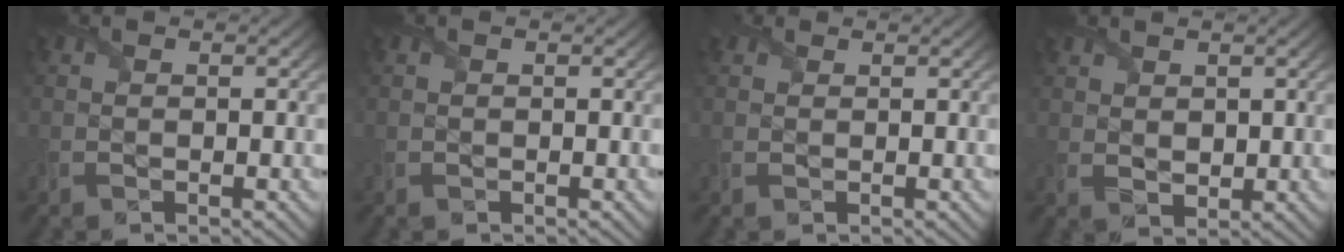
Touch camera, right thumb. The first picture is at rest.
{"total": 0.0}
{"total": 0.9, "force": [0.8, 0.5, 0.2], "torque": [-0.005, -0.001, 0.012]}
{"total": 2.5, "force": [1.6, 1.6, 1.0], "torque": [-0.027, -0.004, 0.034]}